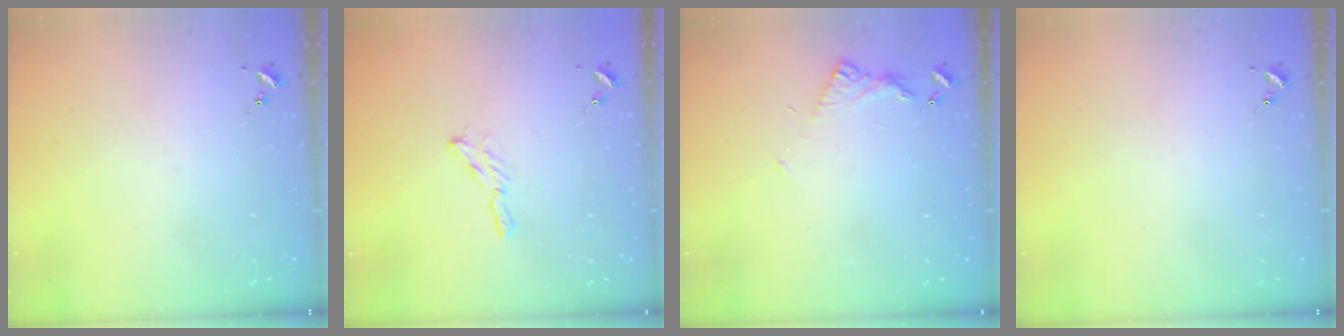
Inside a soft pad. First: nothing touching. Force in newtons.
{"total": 4.9, "press": 4.8, "slide": 0.2}
{"total": 5.2, "press": 5.2, "slide": 0.5}
{"total": 0.0}